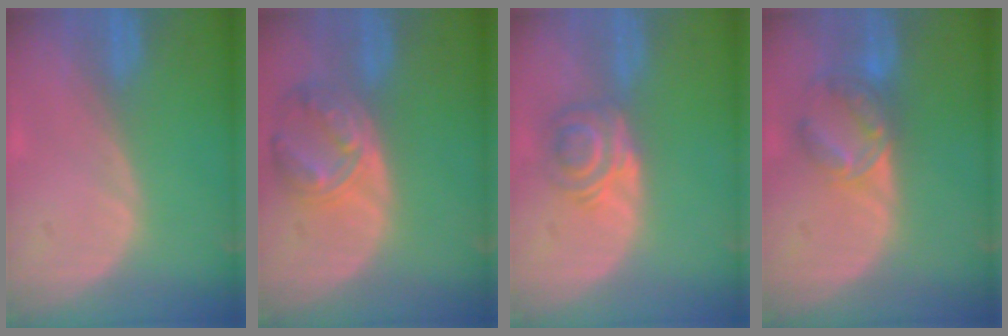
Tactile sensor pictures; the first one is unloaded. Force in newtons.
{"total": 8.1, "press": 7.0, "slide": 4.0}
{"total": 5.8, "press": 4.9, "slide": 3.2}
{"total": 7.3, "press": 6.0, "slide": 4.1}